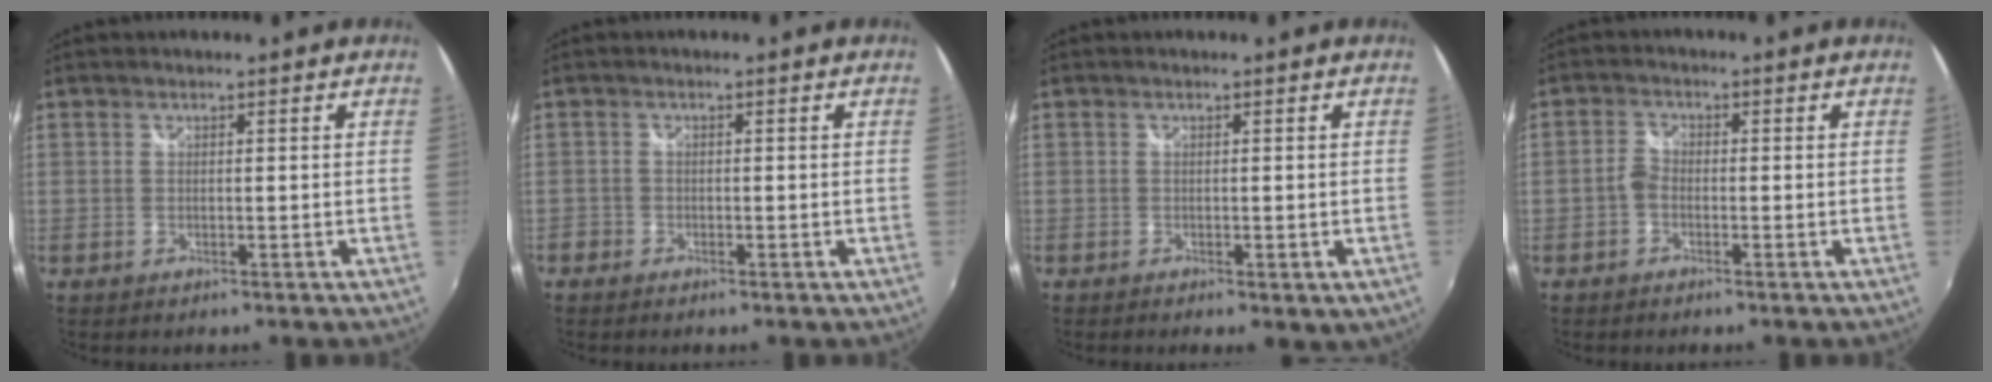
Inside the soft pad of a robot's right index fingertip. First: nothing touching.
{"total": 1.5, "force": [-1.1, 0.9, 0.3], "torque": [-0.011, -0.002, -0.024]}
{"total": 2.8, "force": [-1.1, 0.9, 2.4], "torque": [-0.037, -0.013, -0.010]}
{"total": 2.2, "force": [-1.3, 1.3, 1.2], "torque": [-0.027, 0.005, -0.028]}